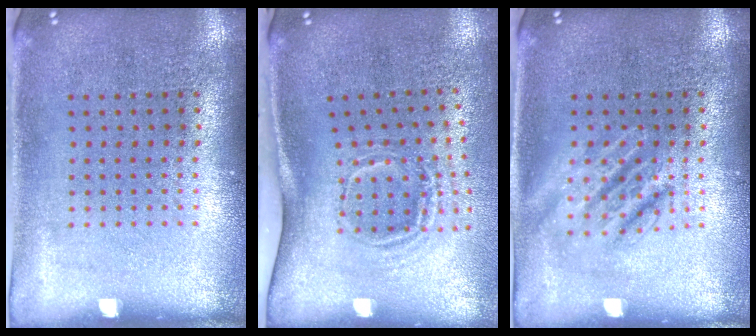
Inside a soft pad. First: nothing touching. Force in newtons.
{"total": 1.9, "press": 1.2, "slide": 1.5}
{"total": 2.8, "press": 2.8, "slide": 0.4}